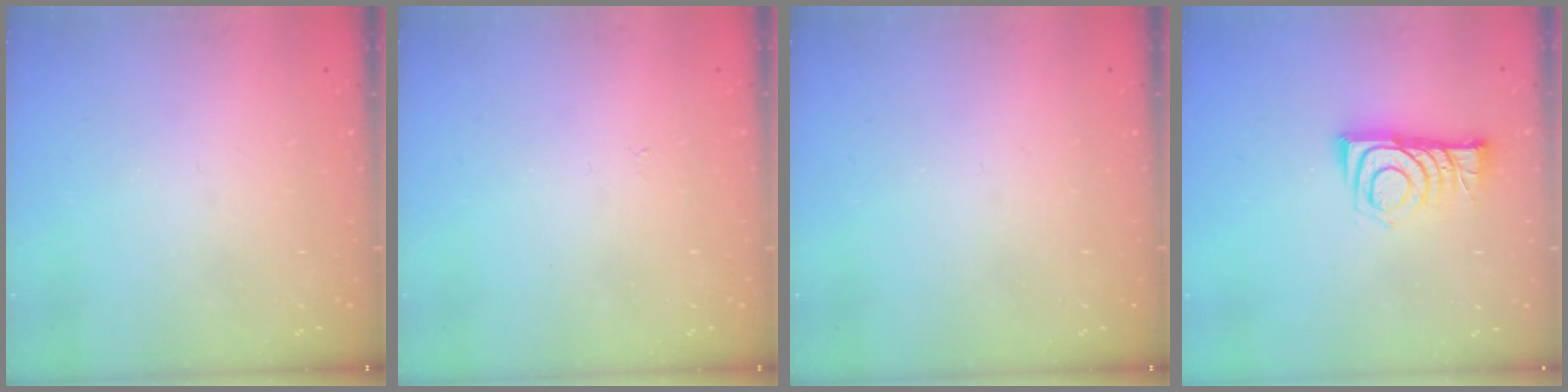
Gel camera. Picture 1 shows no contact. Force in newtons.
{"total": 3.1, "press": 3.1, "slide": 0.4}
{"total": 0.0}
{"total": 8.2, "press": 8.2, "slide": 0.9}